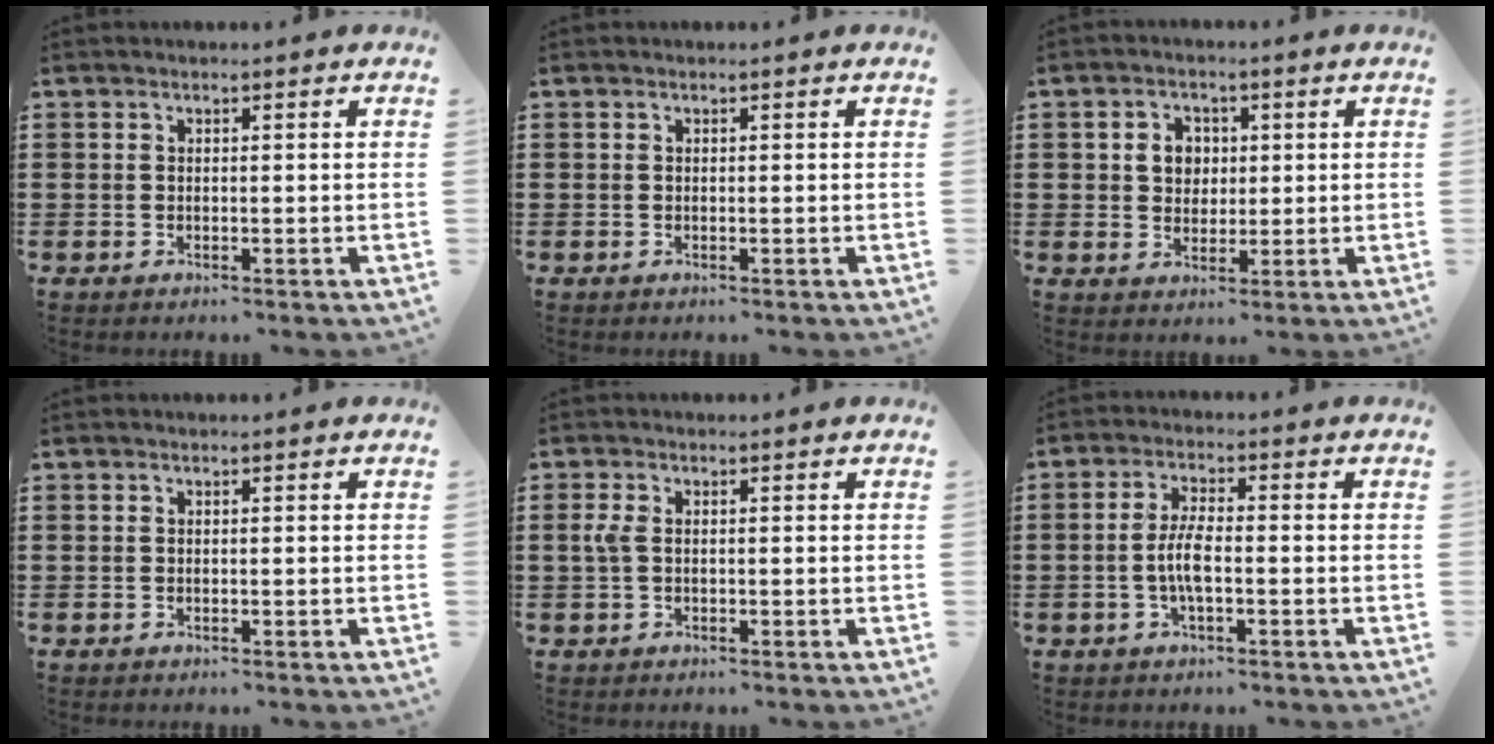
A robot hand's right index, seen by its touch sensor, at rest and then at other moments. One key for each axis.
{"total": 0.0}
{"total": 4.1, "fx": 0.7, "fy": 3.5, "fz": 1.9, "tx": -0.051, "ty": 0.013, "tz": 0.008}
{"total": 0.0}
{"total": 2.3, "fx": 0.0, "fy": 1.0, "fz": 2.0, "tx": -0.063, "ty": -0.003, "tz": -0.009}
{"total": 4.7, "fx": -1.1, "fy": 1.0, "fz": 4.4, "tx": -0.101, "ty": -0.006, "tz": -0.027}